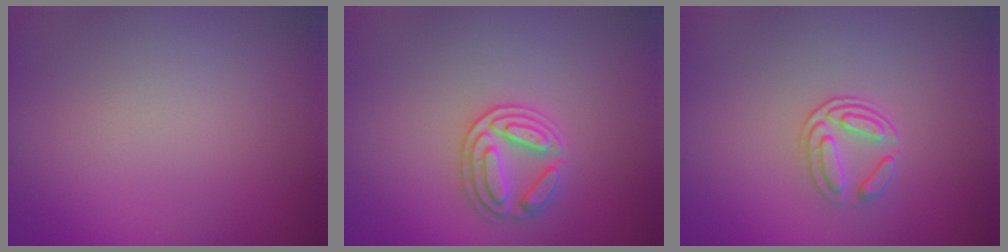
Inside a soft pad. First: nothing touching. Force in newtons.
{"total": 2.7, "press": 2.6, "slide": 0.7}
{"total": 2.0, "press": 1.4, "slide": 1.4}